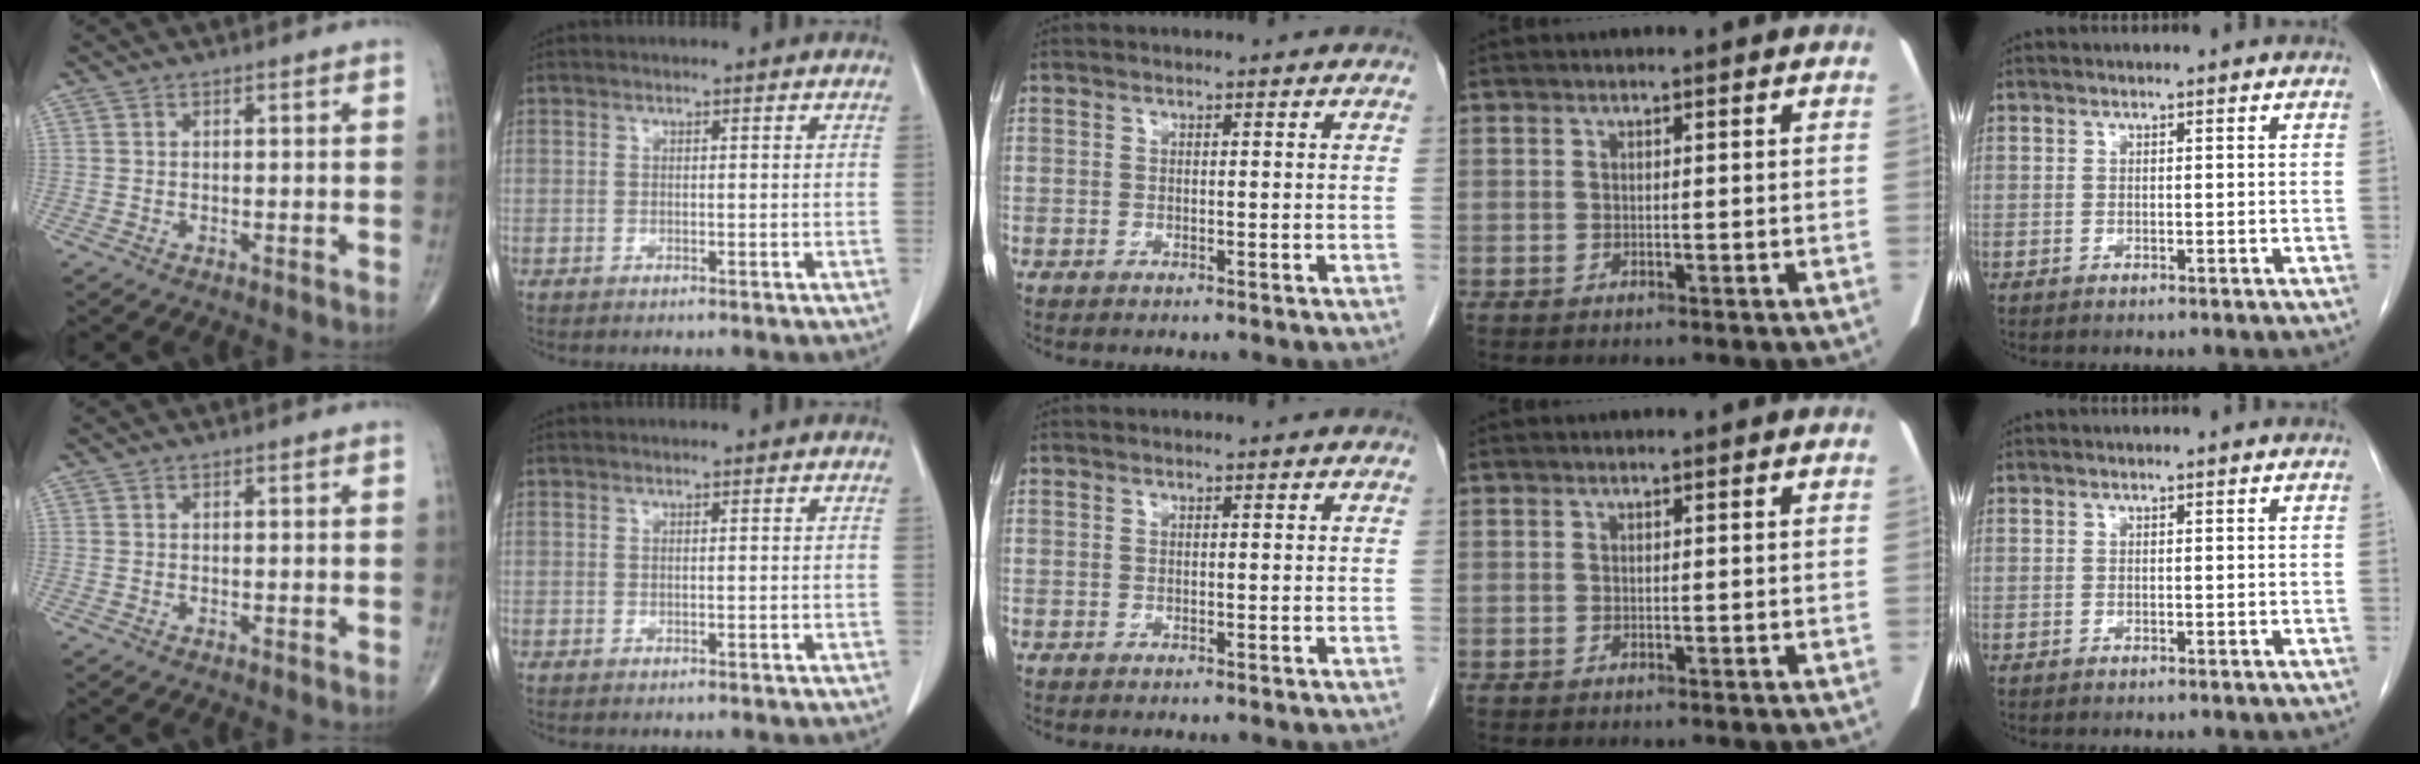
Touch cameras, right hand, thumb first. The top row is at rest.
{}